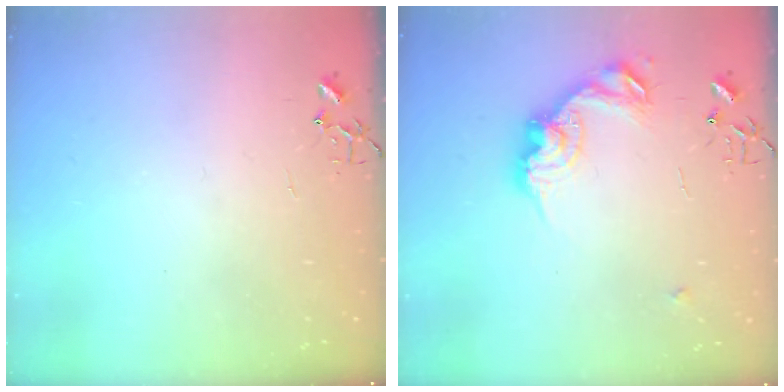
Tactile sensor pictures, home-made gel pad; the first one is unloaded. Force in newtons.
{"total": 13.8, "press": 13.8, "slide": 0.4}